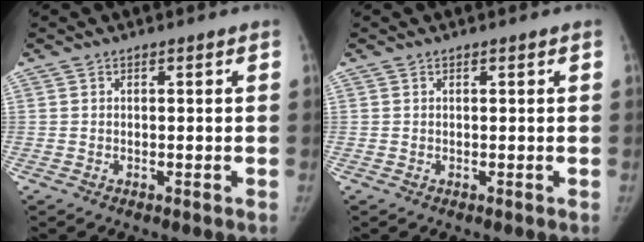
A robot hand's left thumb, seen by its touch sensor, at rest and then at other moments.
{"total": 0.0}